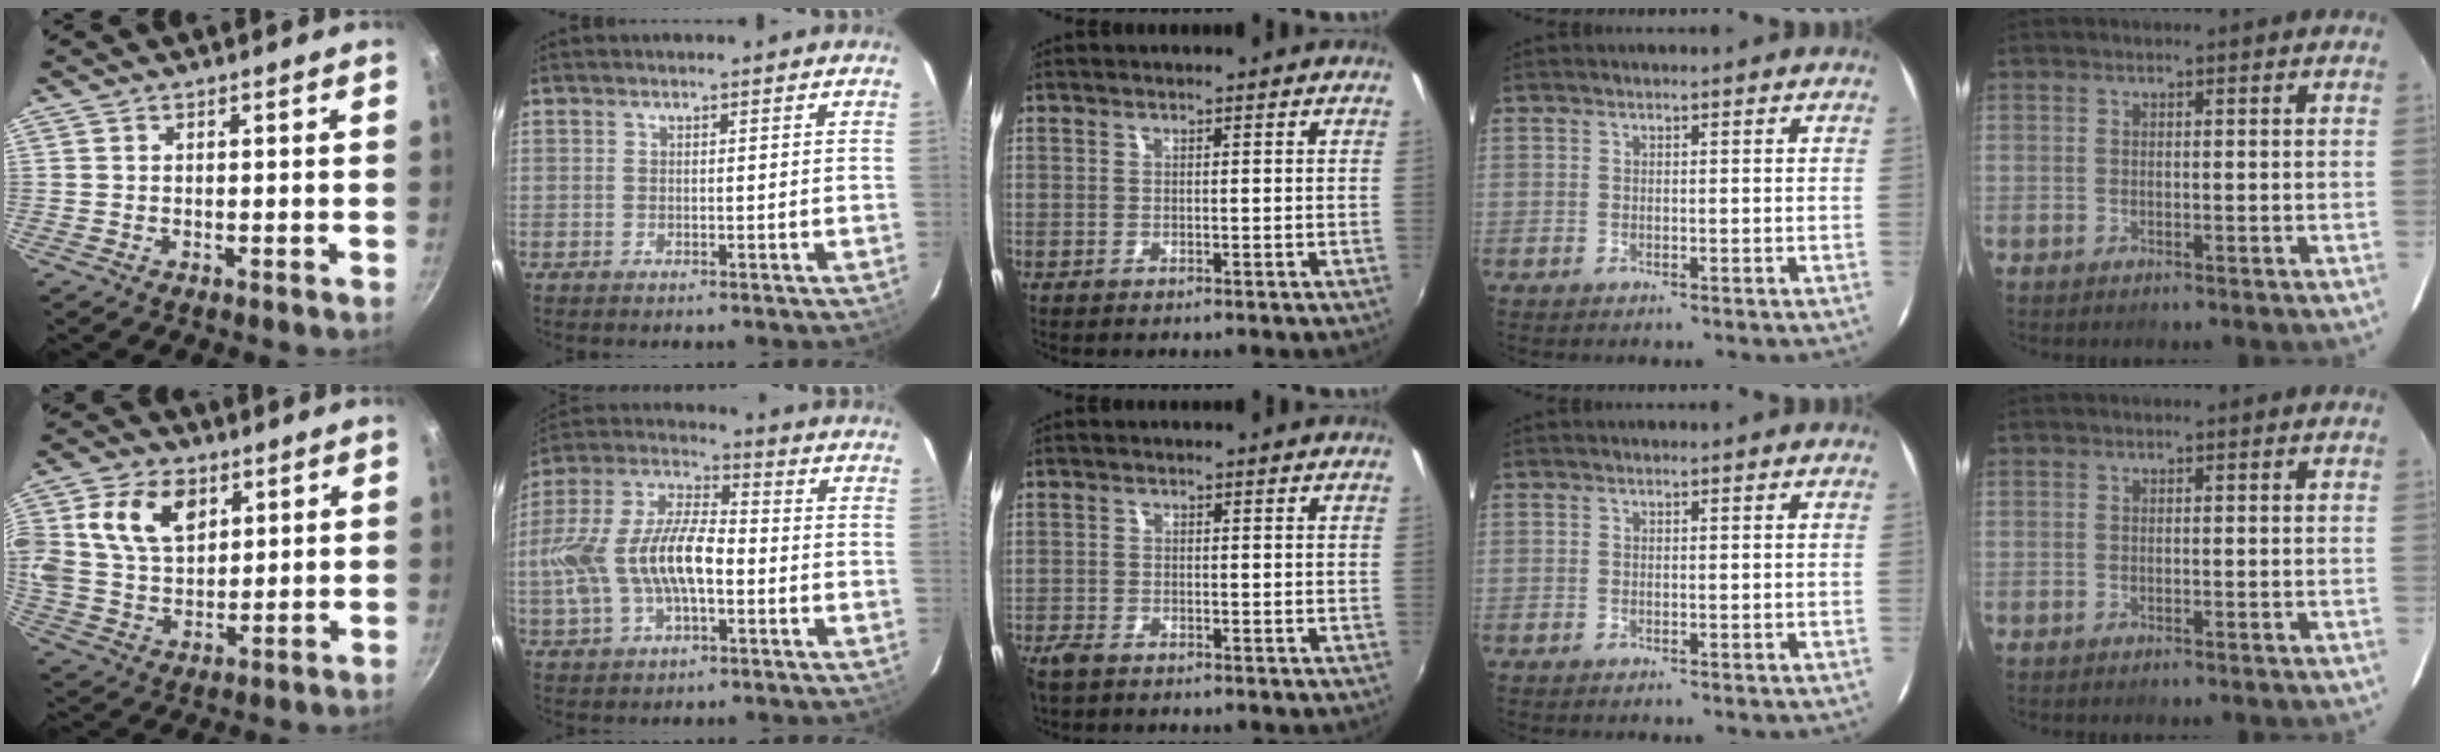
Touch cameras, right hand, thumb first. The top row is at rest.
{"thumb": {"total": 15.5, "force": [5.4, 10.6, 9.8], "torque": [-0.178, 0.002, 0.099]}, "index": {"total": 16.0, "force": [-3.1, 7.7, 13.7], "torque": [-0.288, 0.010, -0.057]}, "middle": {"total": 2.8, "force": [-2.2, 1.3, 1.1], "torque": [-0.031, -0.007, -0.046]}}